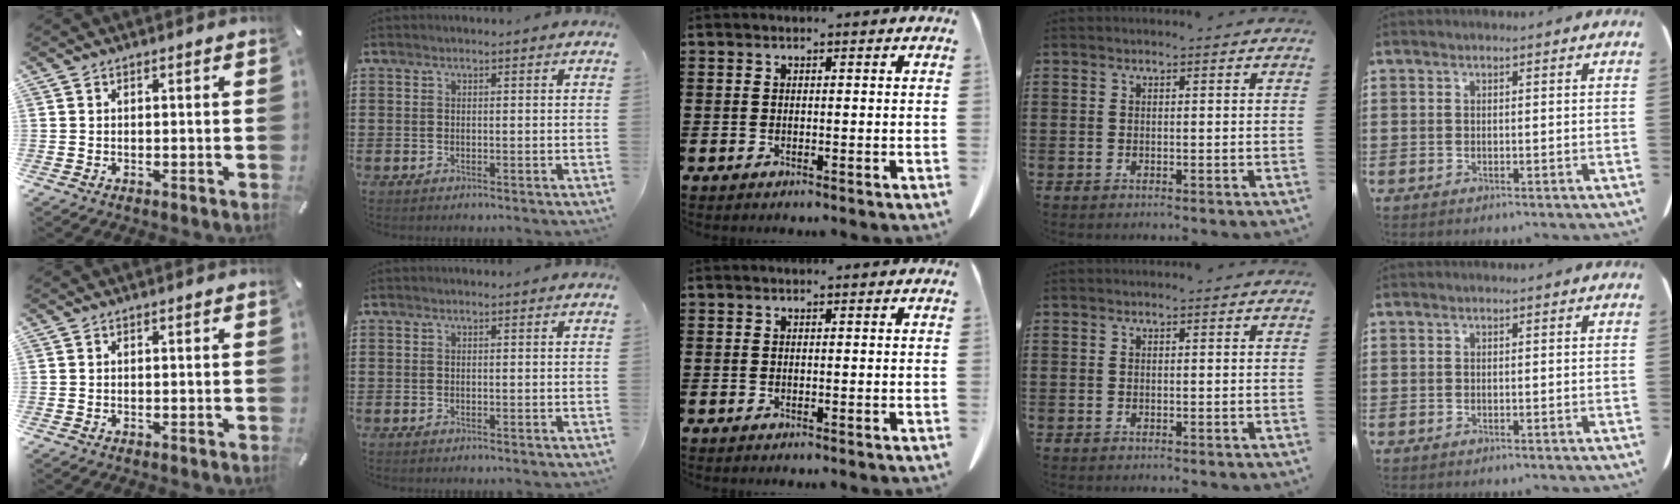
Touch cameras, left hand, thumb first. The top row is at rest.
{}